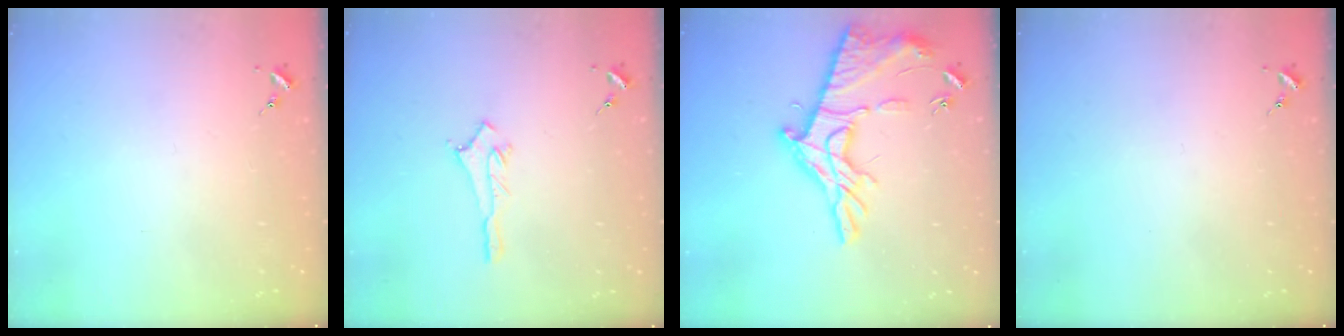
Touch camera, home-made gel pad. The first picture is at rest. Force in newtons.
{"total": 3.0, "press": 2.9, "slide": 0.3}
{"total": 19.7, "press": 19.6, "slide": 1.5}
{"total": 0.0}